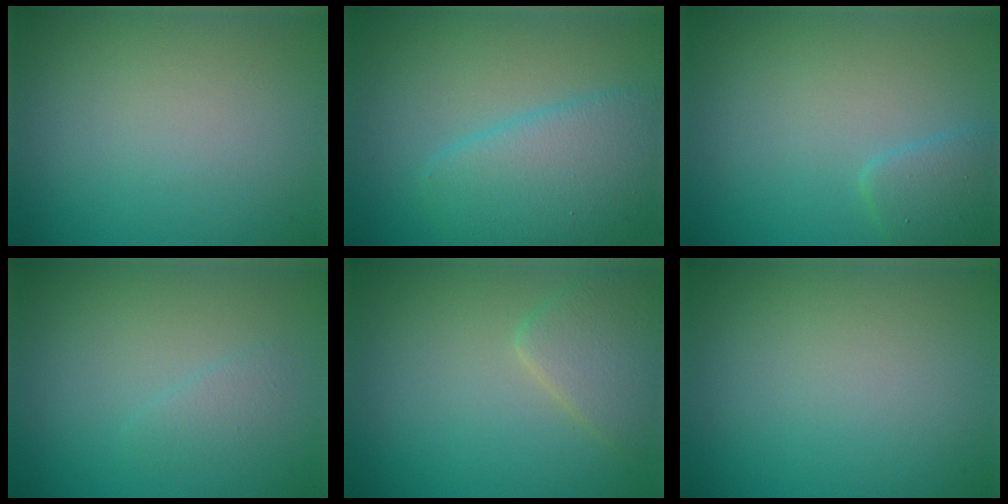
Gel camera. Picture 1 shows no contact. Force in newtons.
{"total": 5.7, "press": 5.7, "slide": 0.3}
{"total": 1.9, "press": 1.9, "slide": 0.2}
{"total": 1.1, "press": 1.1, "slide": 0.1}
{"total": 2.8, "press": 2.8, "slide": 0.1}
{"total": 0.0}